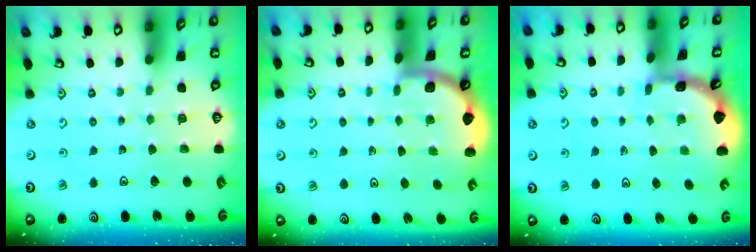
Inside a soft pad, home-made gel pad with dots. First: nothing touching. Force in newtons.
{"total": 1.7, "press": 1.7, "slide": 0.0}
{"total": 1.7, "press": 1.7, "slide": 0.1}